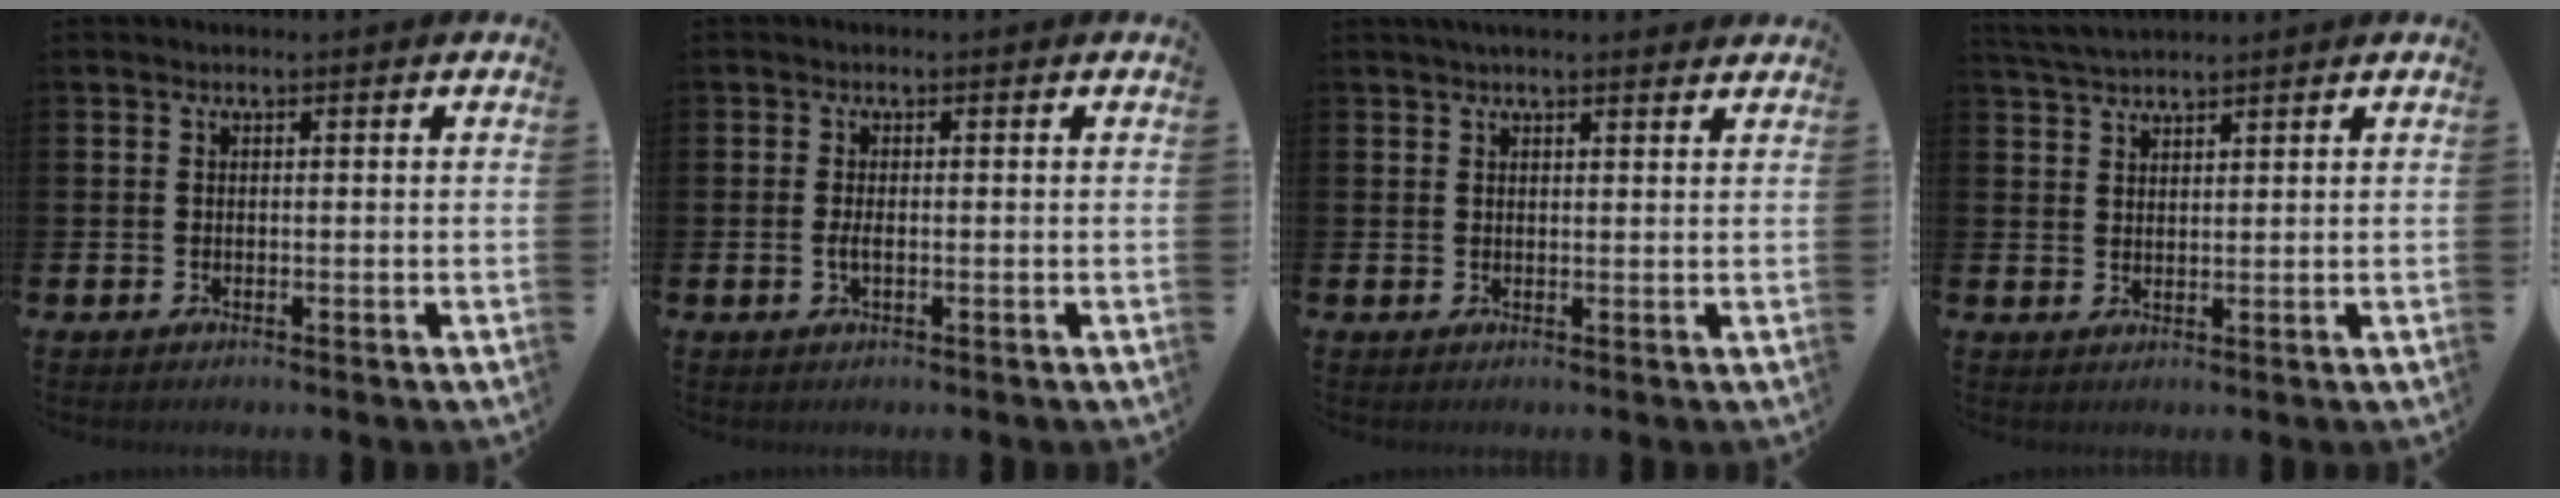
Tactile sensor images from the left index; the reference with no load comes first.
{"total": 1.4, "force": [-0.3, 0.5, 1.3], "torque": [-0.025, 0.001, -0.005]}
{"total": 2.3, "force": [2.2, 0.4, 0.8], "torque": [-0.015, -0.003, 0.038]}
{"total": 3.5, "force": [3.4, 0.4, 0.7], "torque": [-0.028, -0.008, 0.066]}